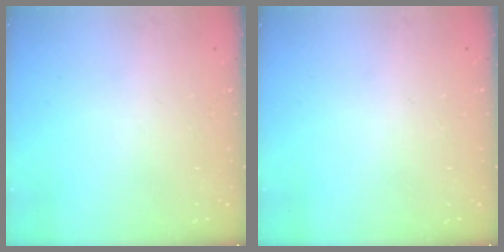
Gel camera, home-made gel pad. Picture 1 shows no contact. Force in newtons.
{"total": 0.0}